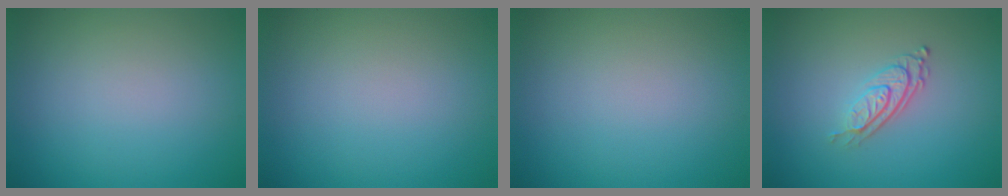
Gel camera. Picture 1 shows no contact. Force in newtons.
{"total": 0.0}
{"total": 0.0}
{"total": 2.9, "press": 1.9, "slide": 2.2}